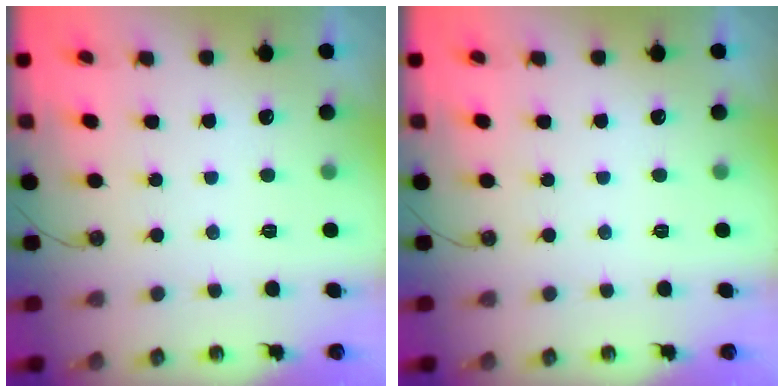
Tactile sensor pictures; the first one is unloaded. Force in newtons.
{"total": 0.0}